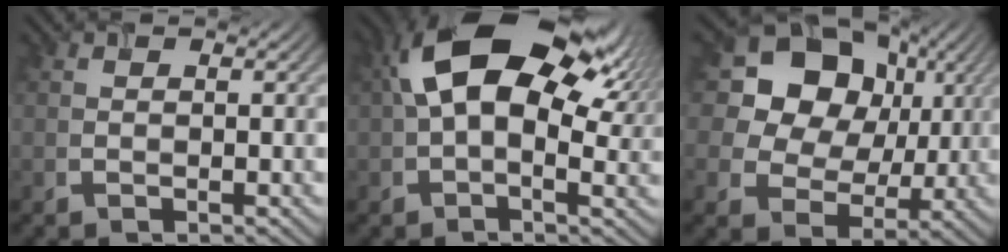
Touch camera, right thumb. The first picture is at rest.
{"total": 16.6, "force": [5.6, 9.3, 12.6], "torque": [-0.216, 0.017, 0.095]}
{"total": 18.0, "force": [6.1, 14.4, 8.9], "torque": [-0.221, 0.062, 0.116]}